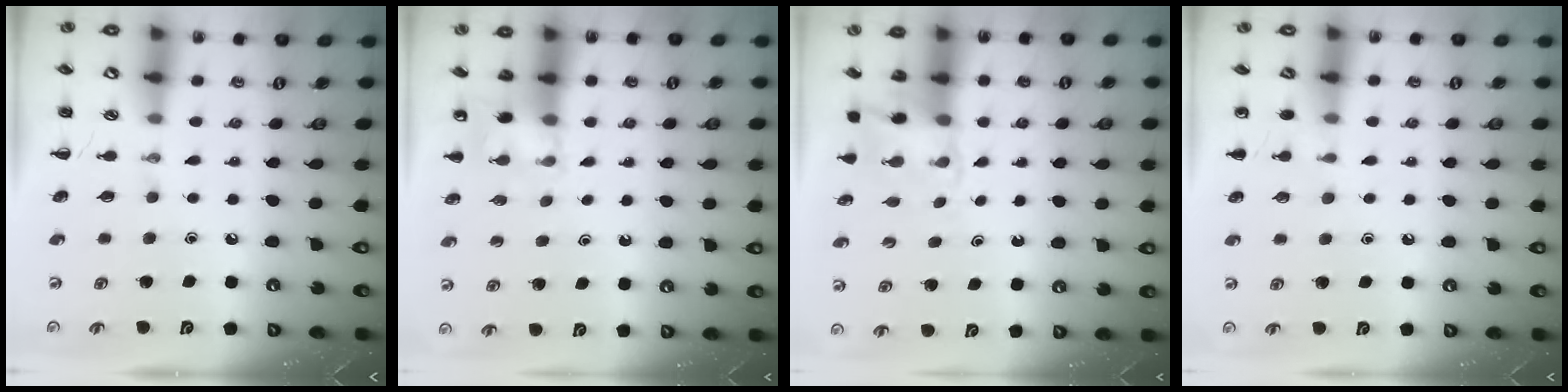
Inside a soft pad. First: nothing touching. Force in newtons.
{"total": 4.8, "press": 4.7, "slide": 1.3}
{"total": 2.8, "press": 2.6, "slide": 1.0}
{"total": 5.9, "press": 5.7, "slide": 1.6}